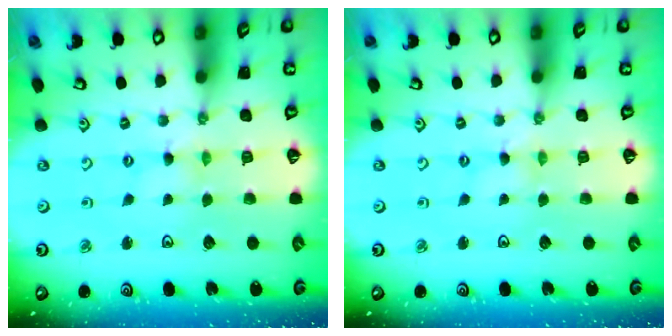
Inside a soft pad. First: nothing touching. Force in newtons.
{"total": 0.6, "press": 0.6, "slide": 0.1}